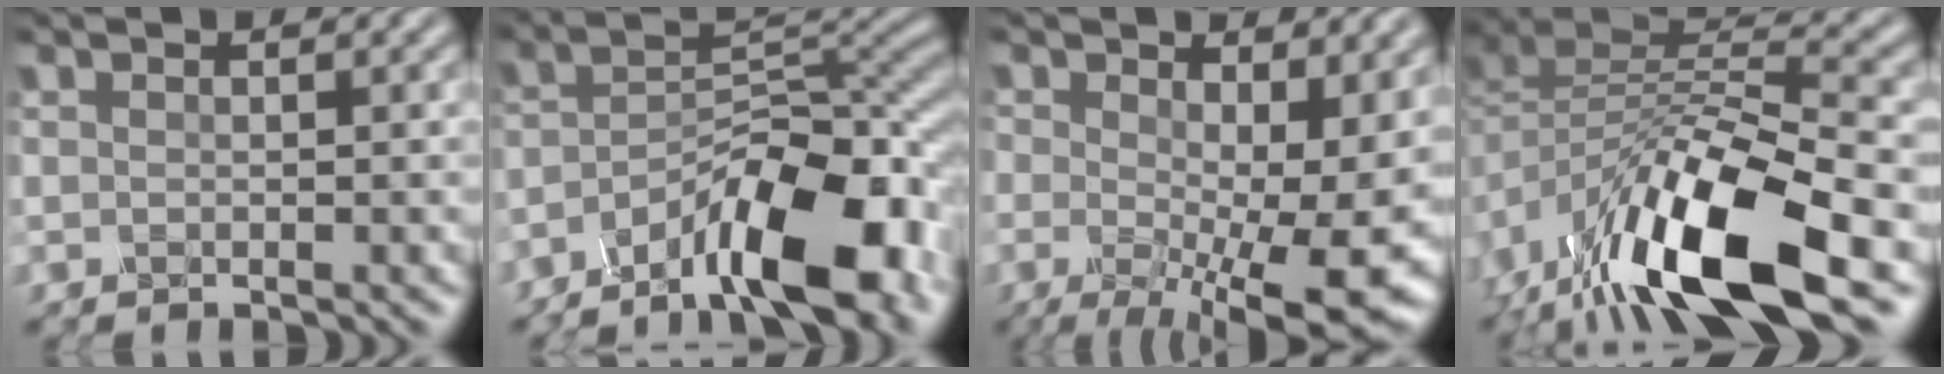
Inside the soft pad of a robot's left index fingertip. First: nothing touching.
{"total": 10.9, "force": [-6.7, 3.2, 8.0], "torque": [-0.116, 0.011, -0.121]}
{"total": 12.7, "force": [-0.8, 5.8, 11.3], "torque": [-0.167, -0.026, 0.002]}
{"total": 13.6, "force": [-7.4, 5.5, 10.1], "torque": [-0.188, -0.014, -0.133]}